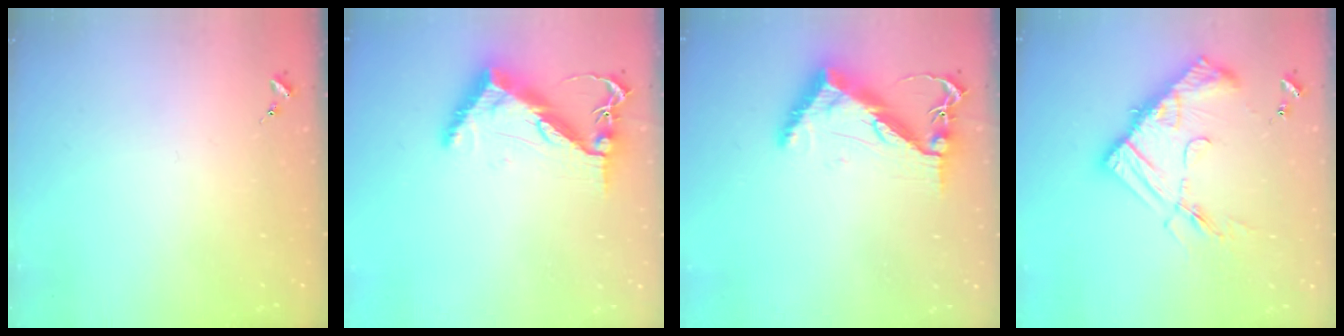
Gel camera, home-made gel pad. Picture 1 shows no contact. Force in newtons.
{"total": 11.1, "press": 11.0, "slide": 1.3}
{"total": 11.1, "press": 11.0, "slide": 1.3}
{"total": 16.6, "press": 16.6, "slide": 1.1}